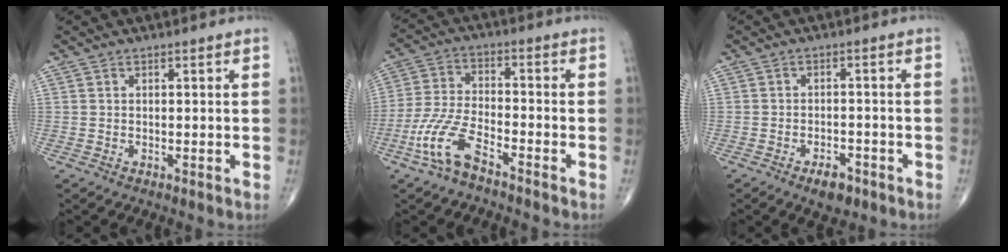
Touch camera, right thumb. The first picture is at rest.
{"total": 9.3, "force": [-5.8, 3.2, 6.4], "torque": [-0.156, 0.030, -0.120]}
{"total": 4.3, "force": [-2.7, 2.2, 2.6], "torque": [-0.031, 0.011, -0.040]}